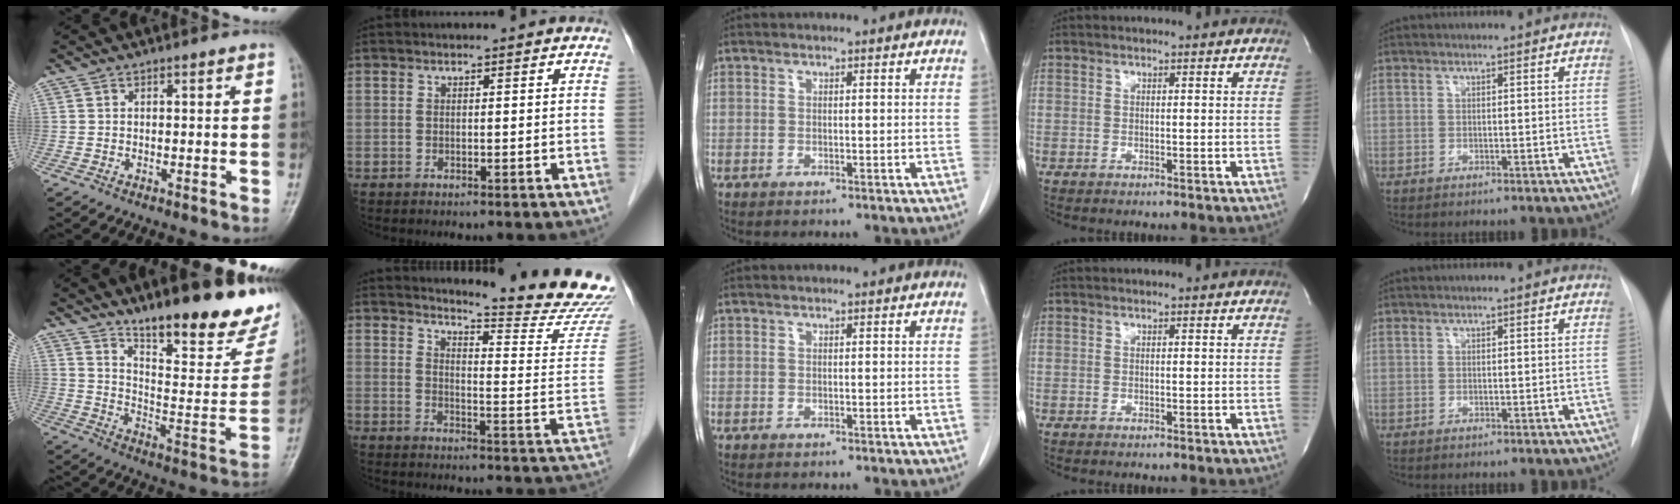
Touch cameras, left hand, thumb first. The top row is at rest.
{"thumb": {"total": 24.2, "force": [17.9, 6.4, 15.0], "torque": [-0.172, -0.109, 0.259]}, "index": {"total": 17.9, "force": [17.3, -0.8, 4.3], "torque": [-0.061, -0.139, 0.195]}}